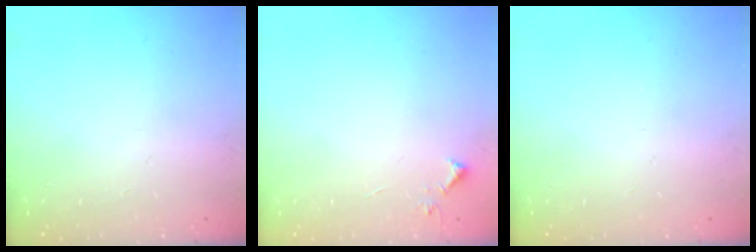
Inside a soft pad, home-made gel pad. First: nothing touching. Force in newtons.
{"total": 3.8, "press": 3.8, "slide": 0.5}
{"total": 0.0}